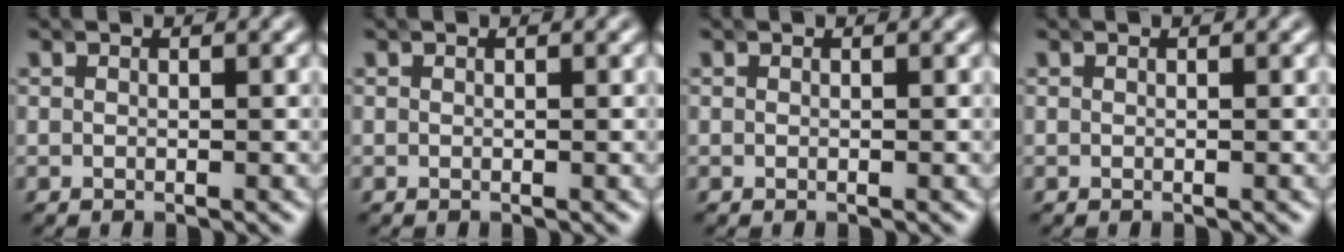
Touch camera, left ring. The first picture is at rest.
{"total": 0.0}
{"total": 0.0}
{"total": 0.0}